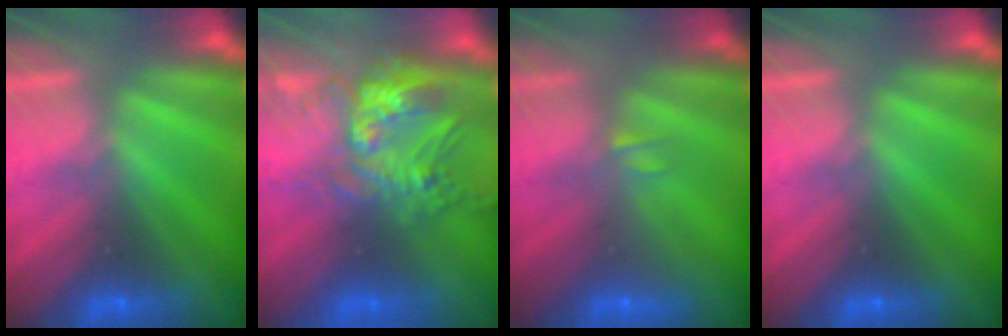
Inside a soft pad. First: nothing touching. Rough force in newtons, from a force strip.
{"total": 7.5}
{"total": 2.2}
{"total": 0.0}